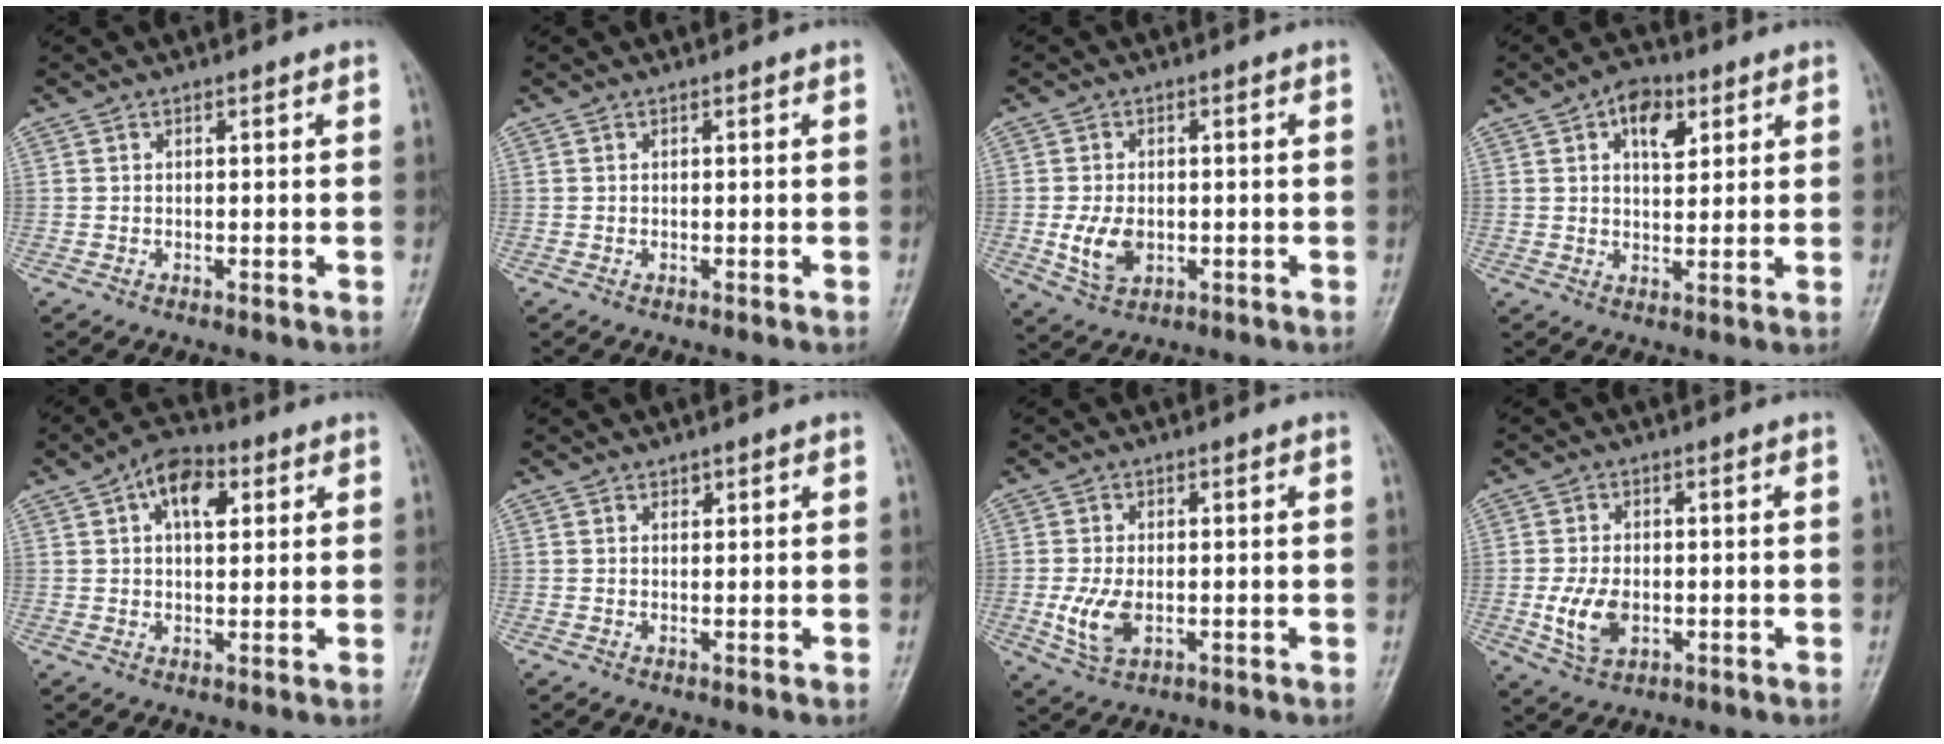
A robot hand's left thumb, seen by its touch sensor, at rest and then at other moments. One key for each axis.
{"total": 0.0}
{"total": 6.3, "fx": -1.0, "fy": 4.3, "fz": 4.5, "tx": -0.076, "ty": -0.003, "tz": -0.010}
{"total": 6.9, "fx": 3.0, "fy": 4.0, "fz": 4.7, "tx": -0.050, "ty": -0.008, "tz": 0.042}
{"total": 7.9, "fx": 2.9, "fy": 4.6, "fz": 5.8, "tx": -0.079, "ty": 0.007, "tz": 0.038}
{"total": 0.7, "fx": 0.5, "fy": 0.4, "fz": 0.2, "tx": 0.002, "ty": -0.003, "tz": 0.006}
{"total": 6.2, "fx": -1.1, "fy": 3.7, "fz": 4.9, "tx": -0.101, "ty": -0.006, "tz": -0.015}
{"total": 6.8, "fx": -1.2, "fy": 4.4, "fz": 5.1, "tx": -0.093, "ty": -0.002, "tz": -0.017}